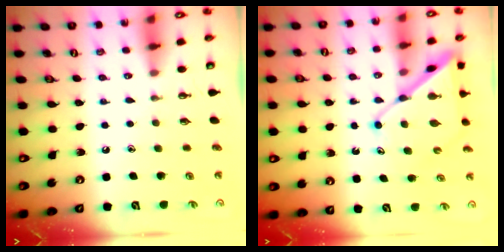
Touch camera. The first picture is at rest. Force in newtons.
{"total": 12.6, "press": 12.5, "slide": 1.0}